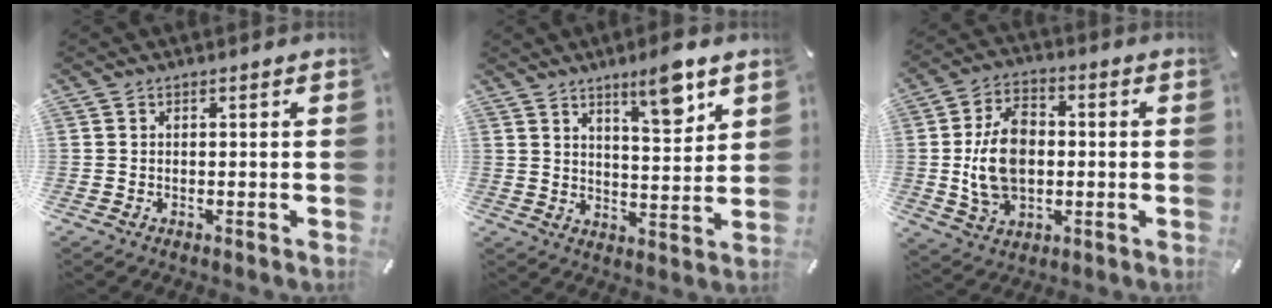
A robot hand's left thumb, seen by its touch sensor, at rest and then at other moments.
{"total": 9.4, "force": [6.7, 2.2, 6.2], "torque": [-0.088, -0.040, 0.108]}
{"total": 13.1, "force": [-0.2, 9.3, 9.2], "torque": [-0.192, 0.008, -0.003]}